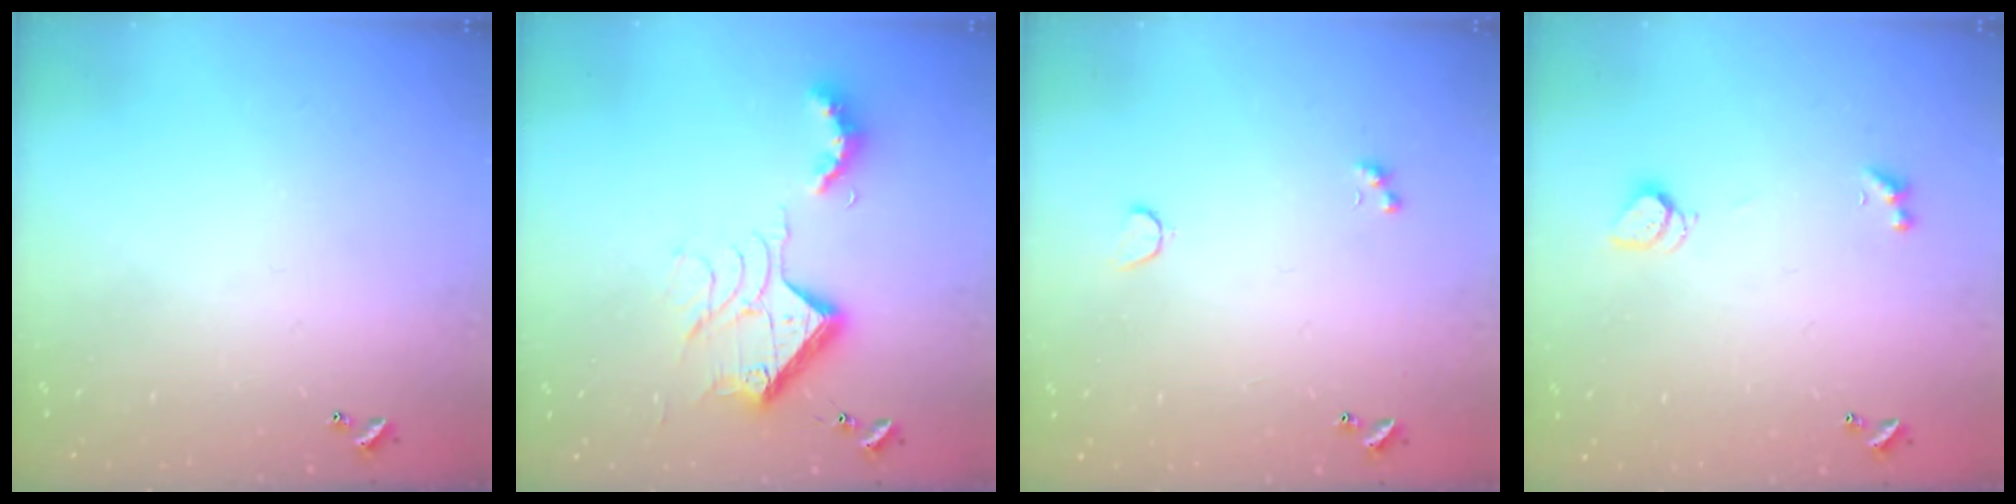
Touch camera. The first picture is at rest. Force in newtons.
{"total": 14.8, "press": 14.8, "slide": 1.3}
{"total": 1.0, "press": 0.9, "slide": 0.5}
{"total": 1.4, "press": 1.3, "slide": 0.5}